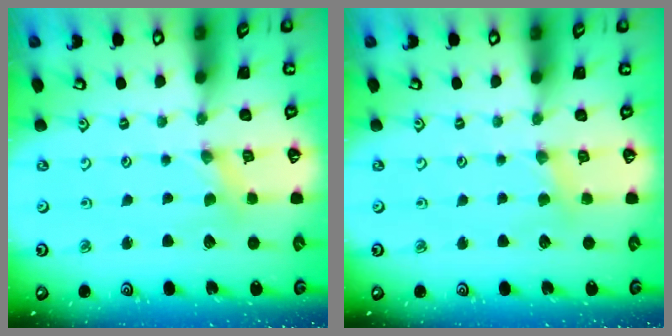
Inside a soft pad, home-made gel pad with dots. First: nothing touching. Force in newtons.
{"total": 3.3, "press": 3.2, "slide": 0.6}